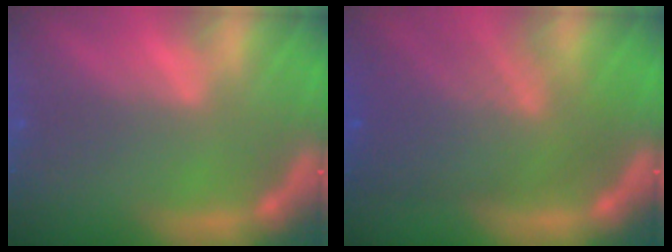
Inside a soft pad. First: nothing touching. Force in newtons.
{"total": 8.5}